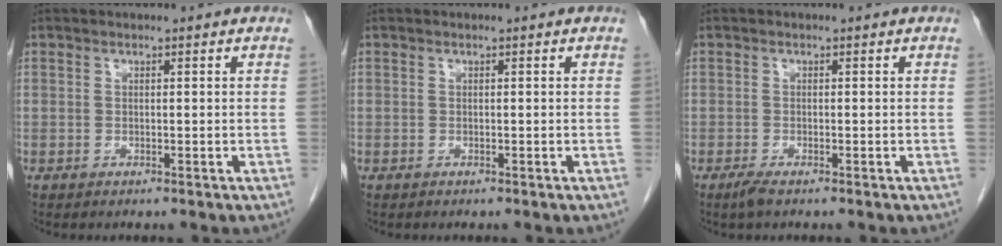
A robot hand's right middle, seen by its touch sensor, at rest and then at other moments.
{"total": 0.0}
{"total": 1.5, "force": [-1.1, 0.1, 1.0], "torque": [-0.030, -0.006, -0.022]}